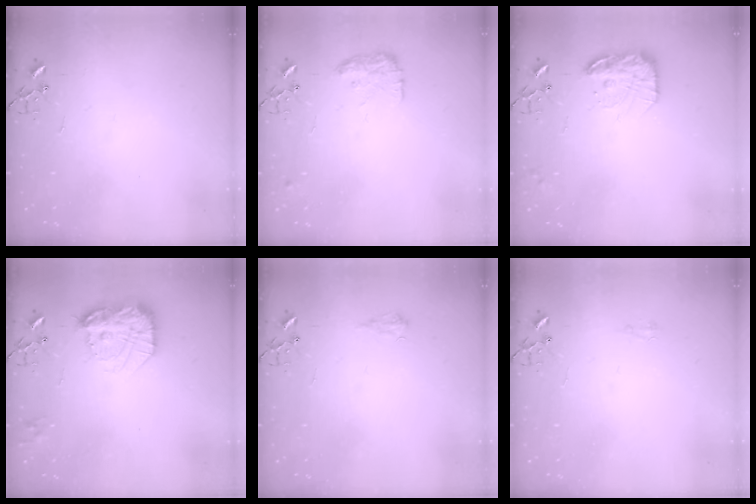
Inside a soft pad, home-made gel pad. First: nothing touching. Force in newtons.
{"total": 10.8, "press": 10.8, "slide": 0.6}
{"total": 15.4, "press": 15.3, "slide": 0.8}
{"total": 19.0, "press": 19.0, "slide": 1.7}
{"total": 6.2, "press": 6.1, "slide": 0.8}
{"total": 4.1, "press": 4.0, "slide": 0.7}